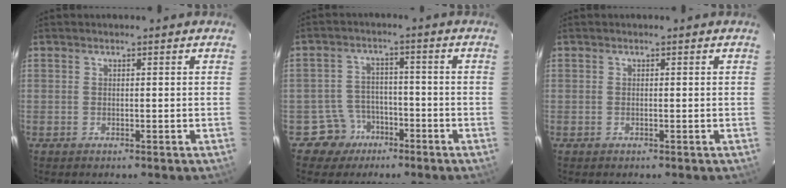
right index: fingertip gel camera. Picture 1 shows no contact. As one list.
[{"total": 5.4, "force": [-3.0, 4.6, -0.4], "torque": [0.014, 0.014, -0.043]}, {"total": 0.0}]